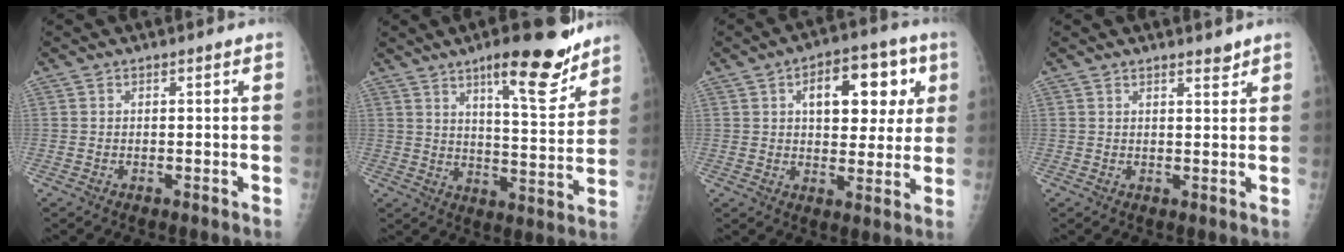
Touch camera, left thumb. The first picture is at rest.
{"total": 14.8, "force": [10.0, 3.7, 10.4], "torque": [-0.121, -0.065, 0.150]}
{"total": 14.1, "force": [4.8, 7.9, 10.6], "torque": [-0.096, 0.008, 0.068]}
{"total": 1.7, "force": [1.5, 0.4, 0.8], "torque": [-0.008, -0.011, 0.022]}